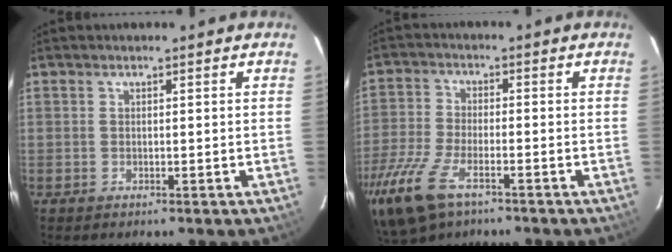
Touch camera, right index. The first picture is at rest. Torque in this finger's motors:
{"motor_torque": [1.31, -0.84, 0.52, 0.16]}